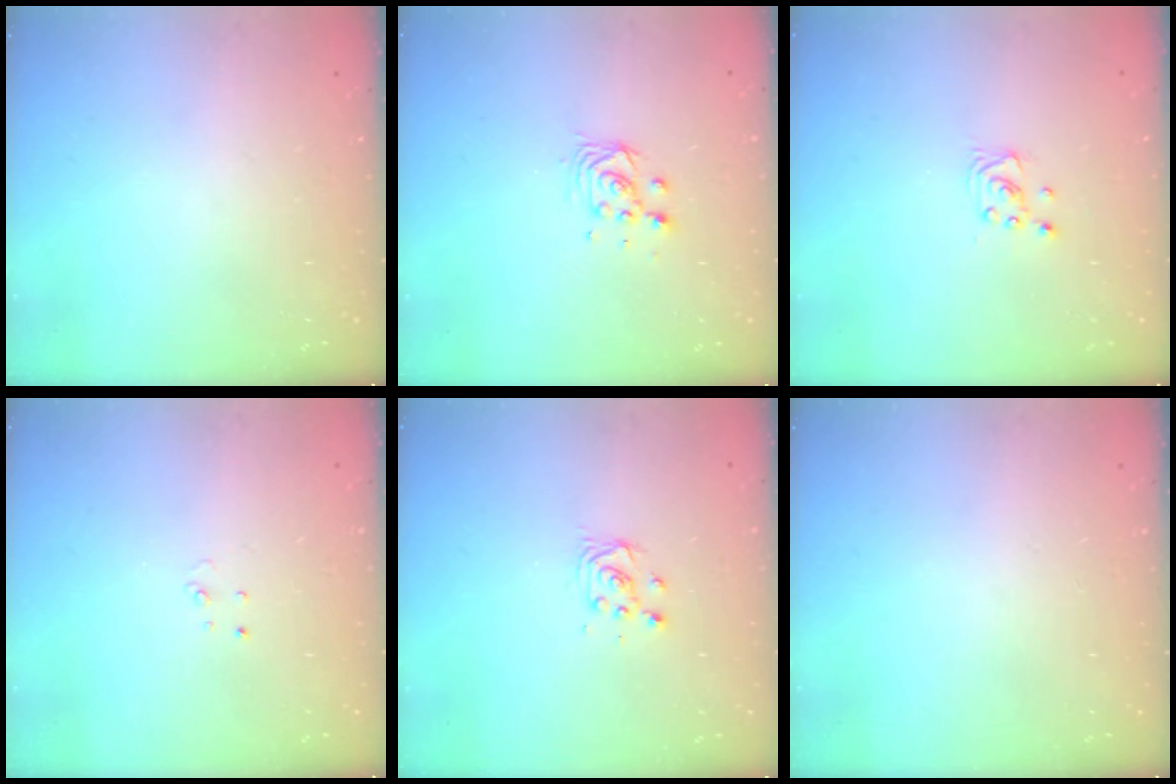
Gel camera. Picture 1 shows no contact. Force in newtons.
{"total": 4.2, "press": 4.2, "slide": 0.3}
{"total": 2.2, "press": 2.2, "slide": 0.2}
{"total": 2.6, "press": 2.6, "slide": 0.2}
{"total": 3.8, "press": 3.7, "slide": 0.5}
{"total": 0.0}